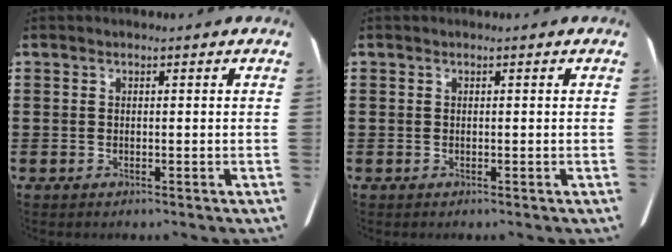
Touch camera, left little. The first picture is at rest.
{"total": 0.0}